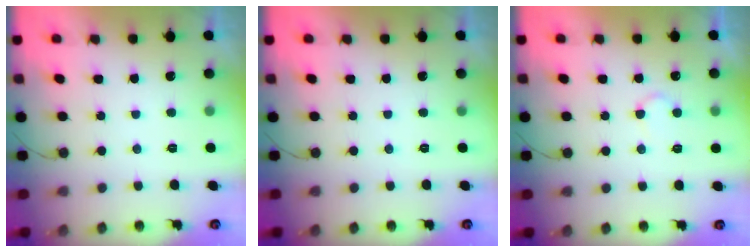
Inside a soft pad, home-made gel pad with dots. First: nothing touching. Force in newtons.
{"total": 0.0}
{"total": 5.1, "press": 5.1, "slide": 0.4}